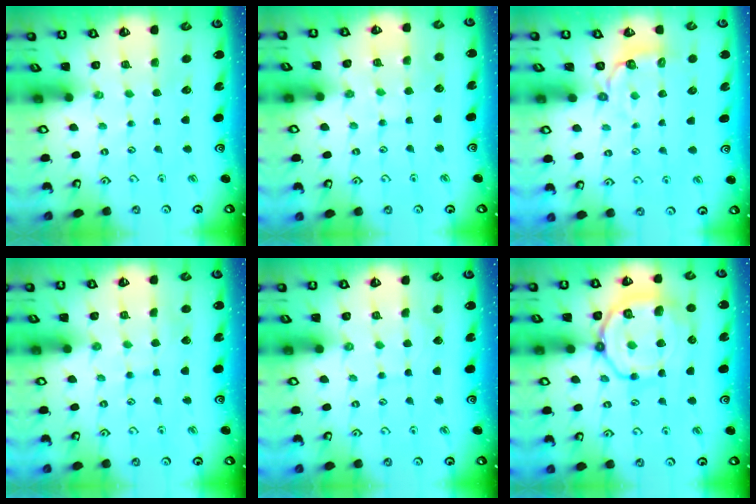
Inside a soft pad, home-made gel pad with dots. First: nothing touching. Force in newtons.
{"total": 6.5, "press": 6.5, "slide": 0.8}
{"total": 3.1, "press": 1.6, "slide": 2.6}
{"total": 5.7, "press": 5.7, "slide": 0.2}
{"total": 2.9, "press": 2.9, "slide": 0.3}
{"total": 17.0, "press": 17.0, "slide": 1.6}